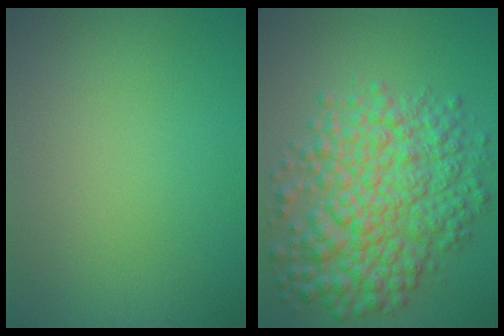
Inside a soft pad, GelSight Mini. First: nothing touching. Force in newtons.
{"total": 9.0, "press": 9.0, "slide": 0.1}